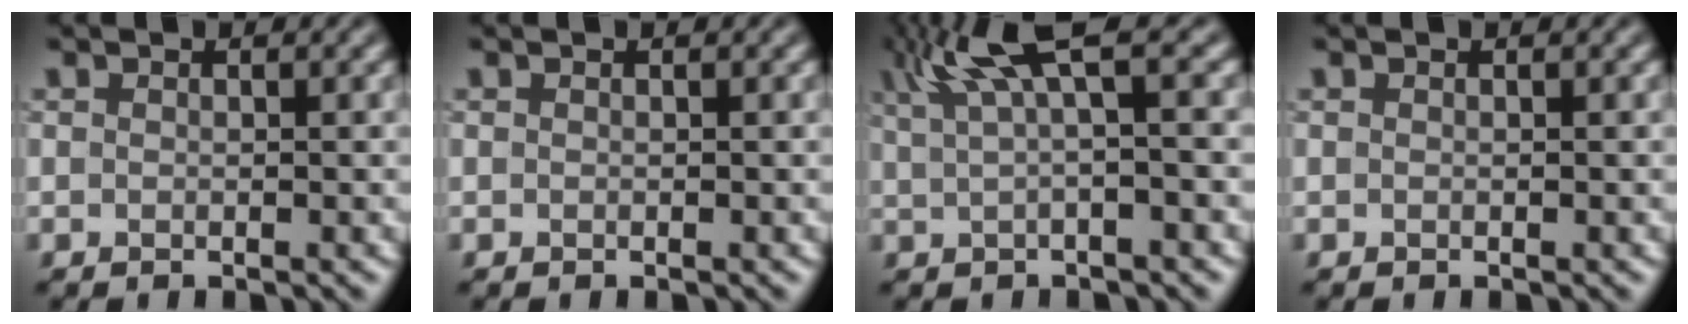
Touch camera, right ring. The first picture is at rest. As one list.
[{"total": 0.0}, {"total": 5.2, "force": [2.5, 0.8, 4.5], "torque": [-0.073, 0.023, 0.047]}, {"total": 0.0}]